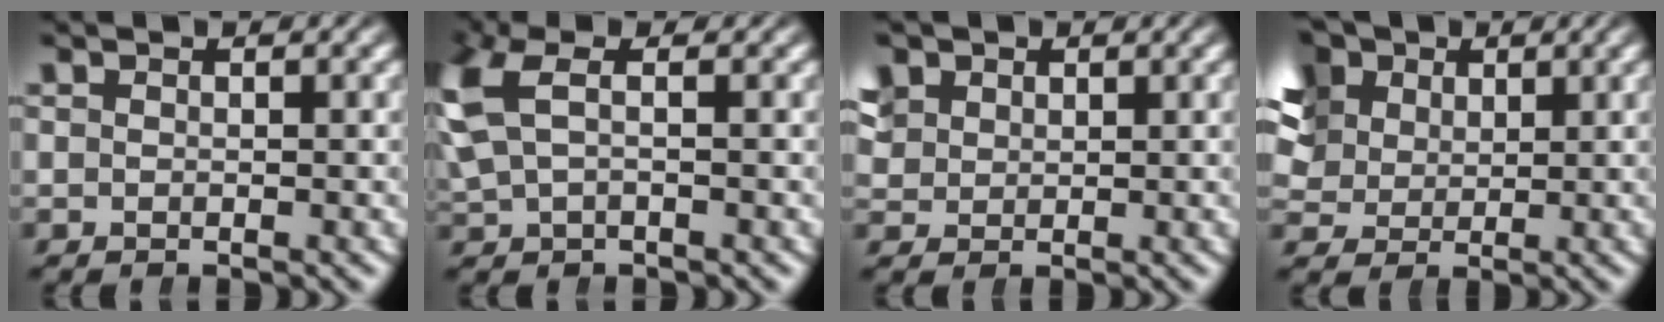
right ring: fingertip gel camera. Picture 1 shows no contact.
{"total": 4.9, "force": [0.8, 3.4, 3.4], "torque": [-0.100, 0.001, 0.017]}
{"total": 3.5, "force": [1.8, 2.7, 1.4], "torque": [-0.032, 0.005, 0.036]}
{"total": 11.5, "force": [4.5, 9.0, 5.6], "torque": [-0.125, 0.004, 0.066]}